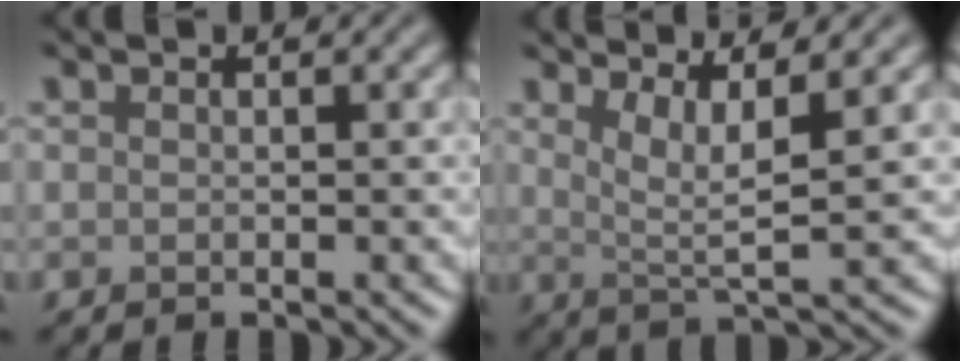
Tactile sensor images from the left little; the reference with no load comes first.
{"total": 4.0, "force": [1.7, 0.8, 3.6], "torque": [-0.064, -0.008, 0.033]}